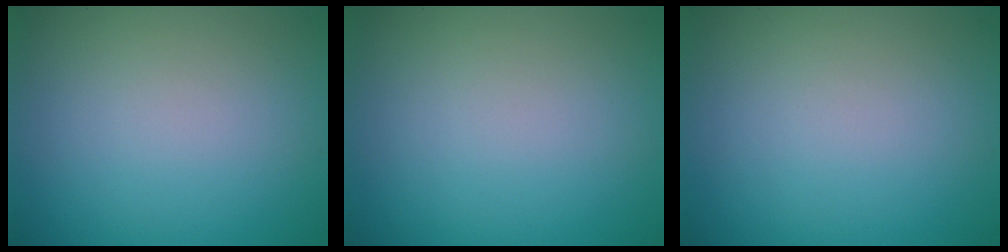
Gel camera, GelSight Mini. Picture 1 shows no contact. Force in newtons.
{"total": 0.0}
{"total": 0.0}